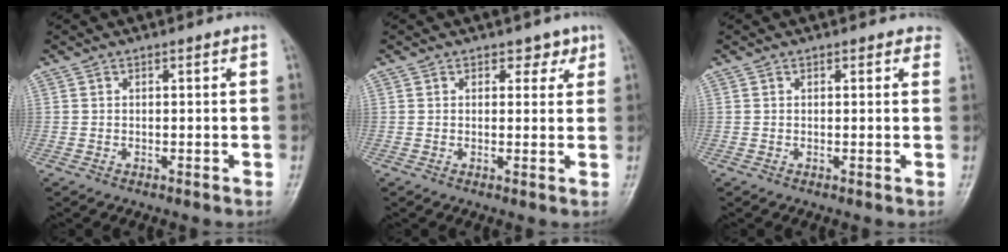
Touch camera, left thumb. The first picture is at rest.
{"total": 2.6, "force": [1.6, 1.8, 0.9], "torque": [0.011, -0.007, 0.017]}
{"total": 2.2, "force": [1.7, 1.2, 0.6], "torque": [0.018, -0.003, 0.006]}